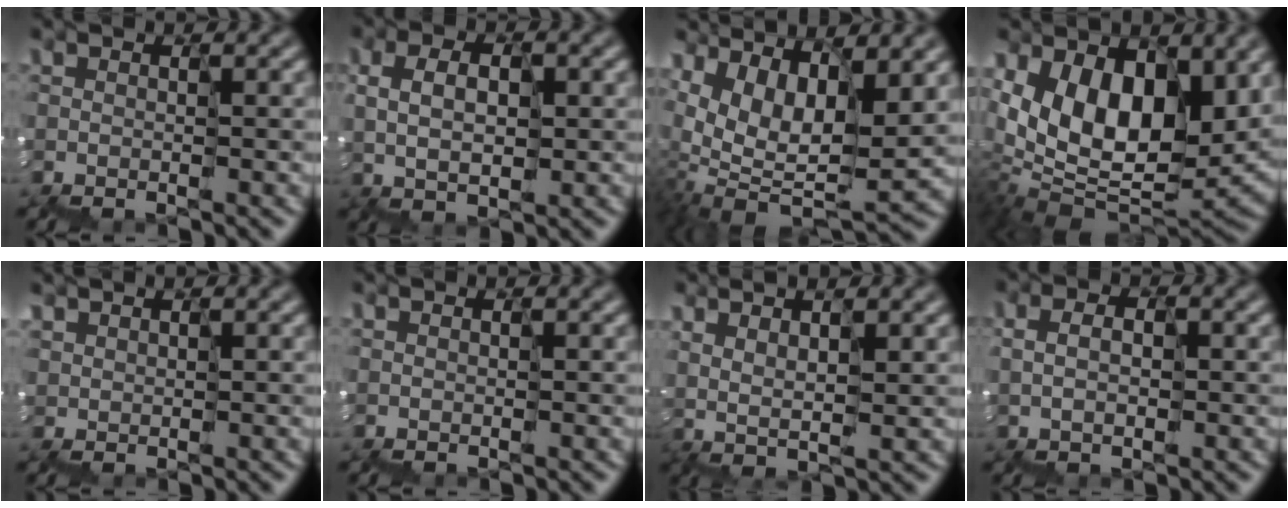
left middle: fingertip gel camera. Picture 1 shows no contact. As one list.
[{"total": 0.7, "force": [0.7, -0.1, 0.0], "torque": [-0.004, 0.010, 0.017]}, {"total": 7.2, "force": [3.3, 3.3, 5.5], "torque": [-0.119, -0.012, 0.084]}, {"total": 7.5, "force": [2.8, 4.4, 5.4], "torque": [-0.084, -0.018, 0.055]}, {"total": 0.9, "force": [0.6, 0.4, -0.4], "torque": [0.005, 0.003, 0.010]}, {"total": 0.0}, {"total": 1.5, "force": [0.8, -1.1, -0.5], "torque": [0.003, 0.008, 0.022]}, {"total": 1.0, "force": [0.2, -0.7, -0.6], "torque": [0.009, 0.004, 0.006]}]